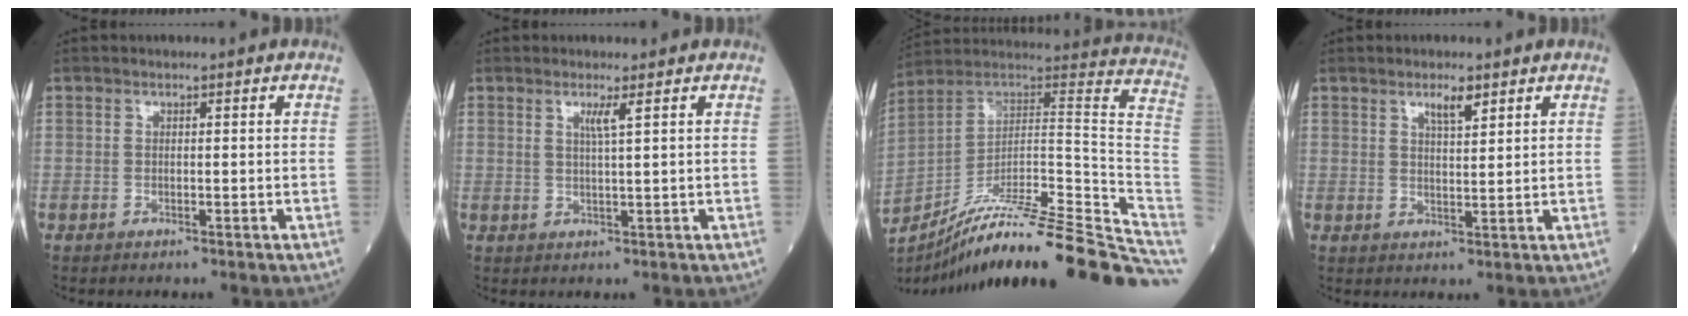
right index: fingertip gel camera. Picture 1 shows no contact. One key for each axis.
{"total": 2.1, "fx": 1.0, "fy": -0.4, "fz": 1.8, "tx": -0.037, "ty": -0.006, "tz": 0.020}
{"total": 29.7, "fx": -23.3, "fy": 0.7, "fz": 18.5, "tx": -0.157, "ty": 0.014, "tz": -0.349}
{"total": 3.2, "fx": 2.1, "fy": 0.6, "fz": 2.4, "tx": -0.042, "ty": -0.001, "tz": 0.037}